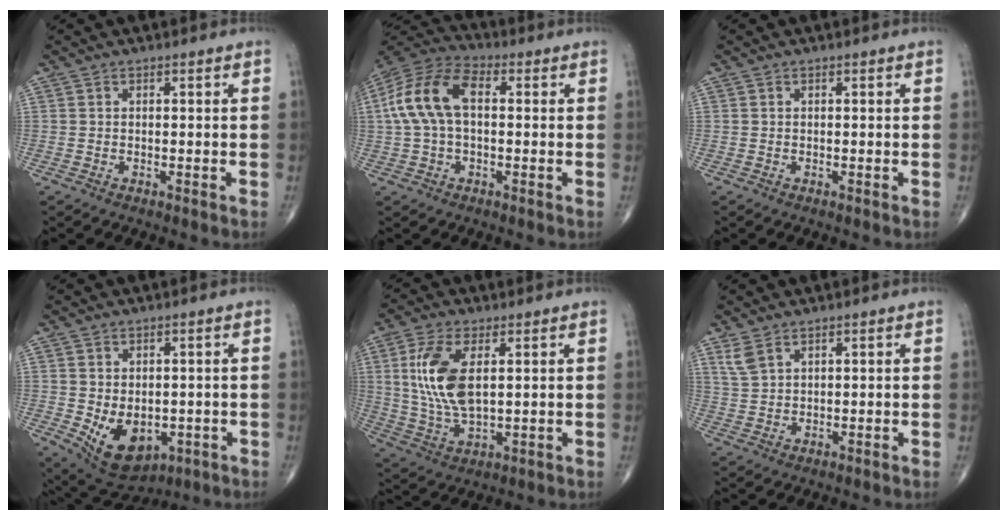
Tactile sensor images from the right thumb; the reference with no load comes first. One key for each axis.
{"total": 13.1, "fx": 1.4, "fy": 7.5, "fz": 10.7, "tx": -0.224, "ty": 0.036, "tz": 0.017}
{"total": 0.0}
{"total": 10.4, "fx": -2.4, "fy": 7.0, "fz": 7.4, "tx": -0.093, "ty": -0.008, "tz": -0.015}
{"total": 11.9, "fx": 2.6, "fy": 5.5, "fz": 10.3, "tx": -0.218, "ty": -0.010, "tz": 0.059}
{"total": 3.3, "fx": 2.3, "fy": 1.5, "fz": 1.8, "tx": -0.040, "ty": -0.003, "tz": 0.057}